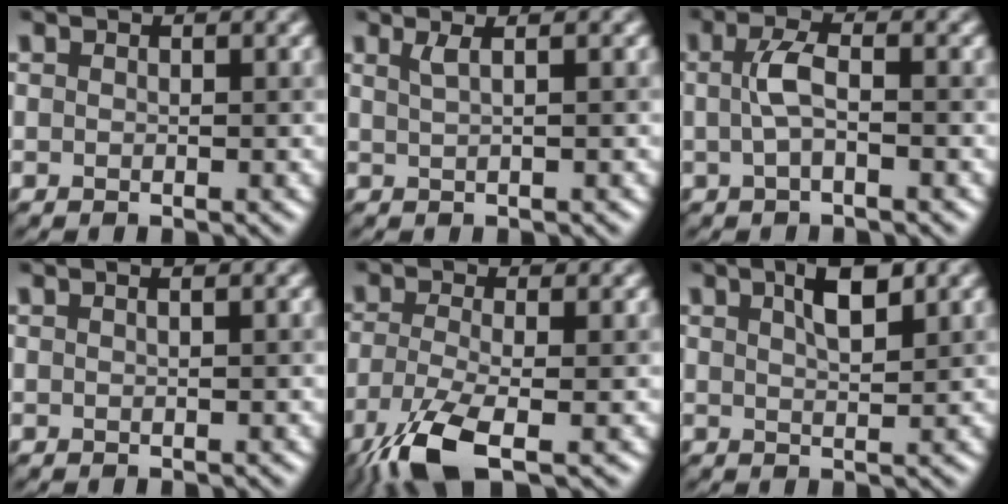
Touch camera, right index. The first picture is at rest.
{"total": 1.6, "force": [0.8, 0.7, 1.3], "torque": [-0.013, 0.012, 0.012]}
{"total": 2.4, "force": [-0.1, 0.6, 2.3], "torque": [-0.050, 0.010, -0.002]}
{"total": 0.9, "force": [0.4, 0.4, 0.8], "torque": [-0.003, 0.004, -0.003]}
{"total": 6.2, "force": [-3.6, 1.7, 4.7], "torque": [-0.102, -0.004, -0.073]}
{"total": 3.2, "force": [1.8, 0.8, 2.6], "torque": [-0.035, 0.012, 0.032]}